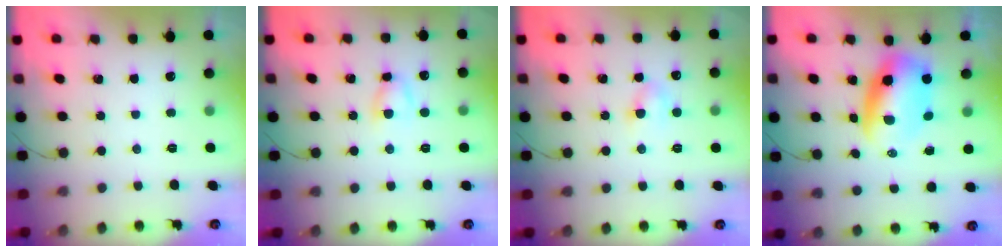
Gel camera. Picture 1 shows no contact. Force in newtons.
{"total": 3.9, "press": 3.9, "slide": 0.6}
{"total": 4.5, "press": 4.2, "slide": 1.5}
{"total": 8.0, "press": 7.7, "slide": 2.1}